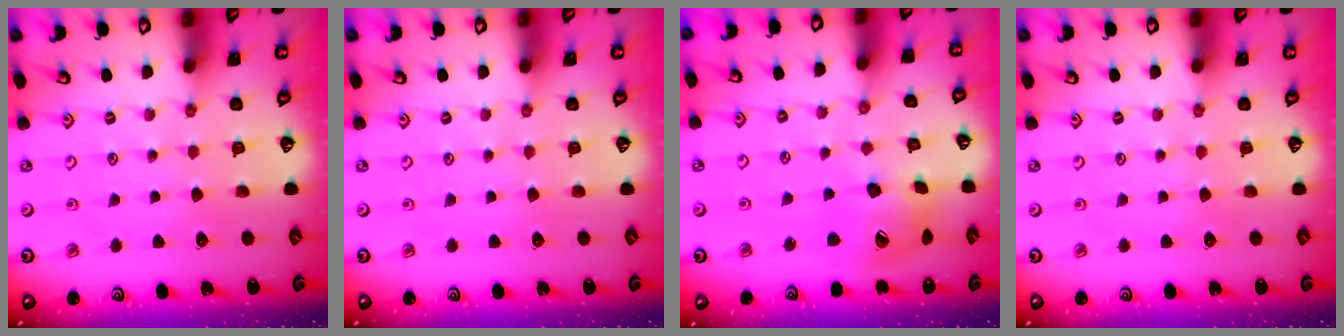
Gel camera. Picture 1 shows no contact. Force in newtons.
{"total": 0.0}
{"total": 15.8, "press": 15.7, "slide": 2.1}
{"total": 0.0}